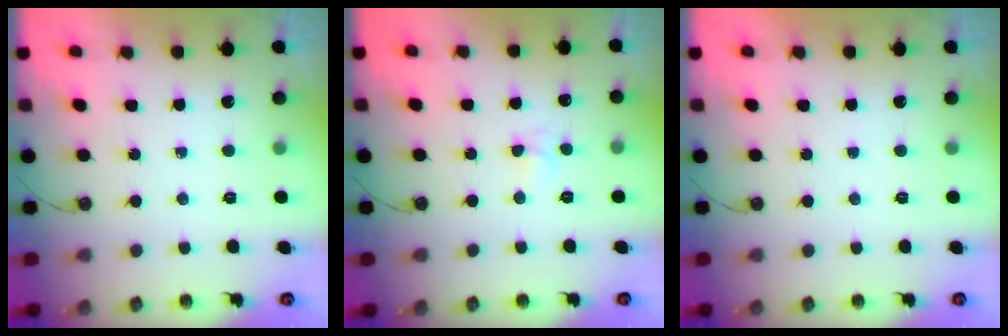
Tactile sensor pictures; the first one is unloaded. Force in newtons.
{"total": 3.9, "press": 3.9, "slide": 0.6}
{"total": 0.0}